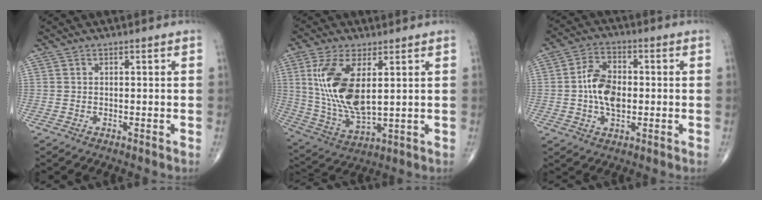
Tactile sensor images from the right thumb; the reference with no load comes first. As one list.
[{"total": 15.1, "force": [3.6, 6.6, 13.1], "torque": [-0.273, -0.021, 0.082]}, {"total": 9.0, "force": [-0.4, 5.5, 7.1], "torque": [-0.117, 0.011, -0.012]}]